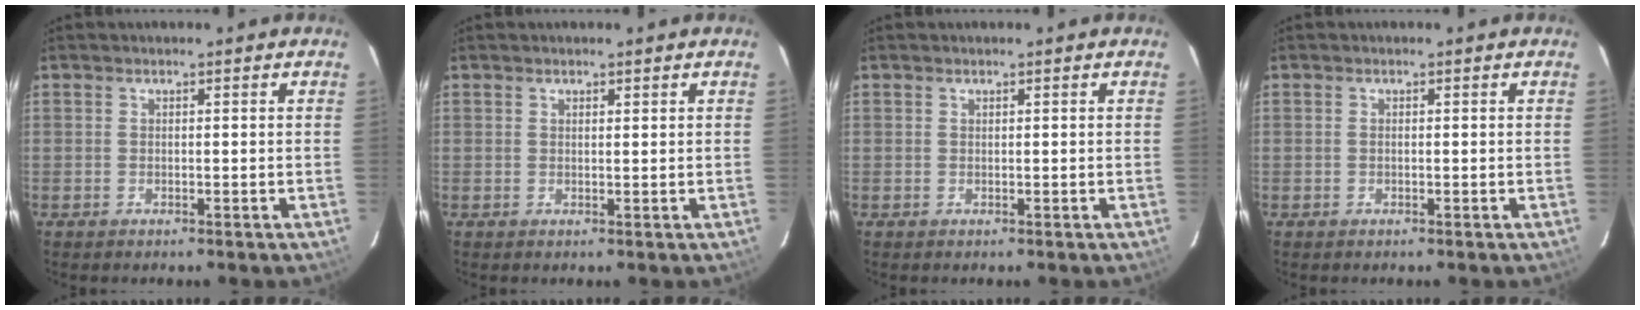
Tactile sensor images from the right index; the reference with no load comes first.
{"total": 0.7, "force": [0.6, 0.3, 0.3], "torque": [-0.005, 0.001, 0.011]}
{"total": 0.0}
{"total": 0.0}